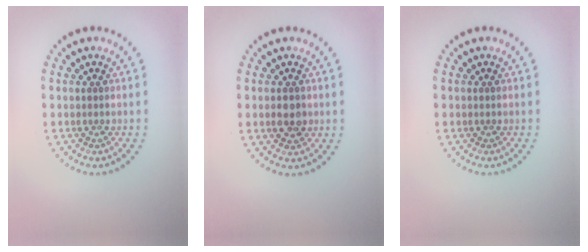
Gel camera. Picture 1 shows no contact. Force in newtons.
{"total": 1.8, "press": 1.7, "slide": 0.2}
{"total": 0.0}